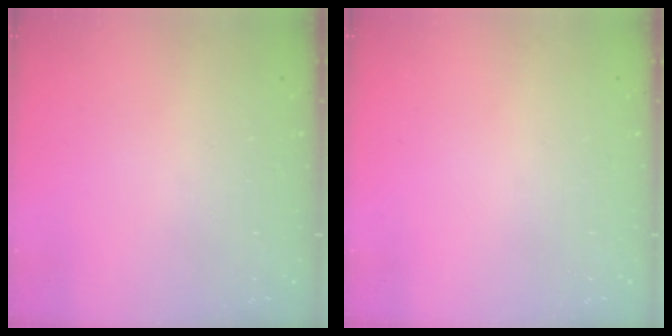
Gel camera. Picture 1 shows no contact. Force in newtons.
{"total": 0.0}